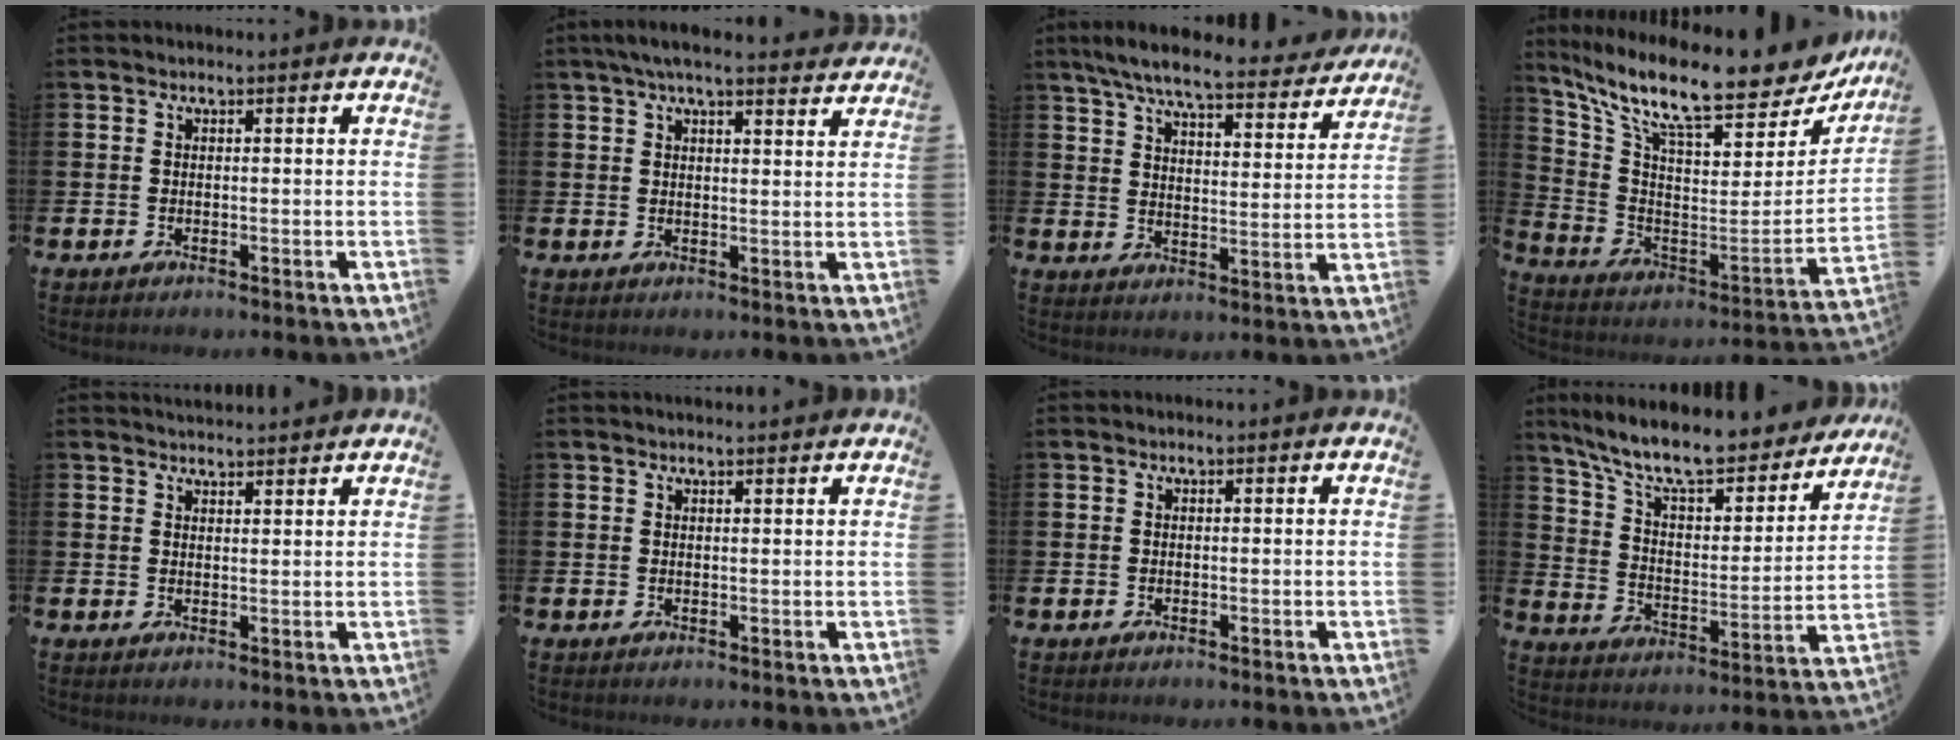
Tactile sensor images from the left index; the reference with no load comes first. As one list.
[{"total": 4.7, "force": [4.3, 0.5, 2.0], "torque": [-0.041, -0.013, 0.075]}, {"total": 7.7, "force": [6.9, 0.8, 3.1], "torque": [-0.076, -0.042, 0.117]}, {"total": 13.1, "force": [10.7, 2.7, 7.1], "torque": [-0.152, -0.085, 0.176]}, {"total": 2.7, "force": [2.7, 0.2, 0.0], "torque": [0.002, -0.016, 0.047]}, {"total": 1.3, "force": [1.3, -0.1, 0.1], "torque": [0.012, -0.009, 0.020]}, {"total": 0.0}, {"total": 11.0, "force": [9.7, 2.6, 4.5], "torque": [-0.112, -0.070, 0.162]}]